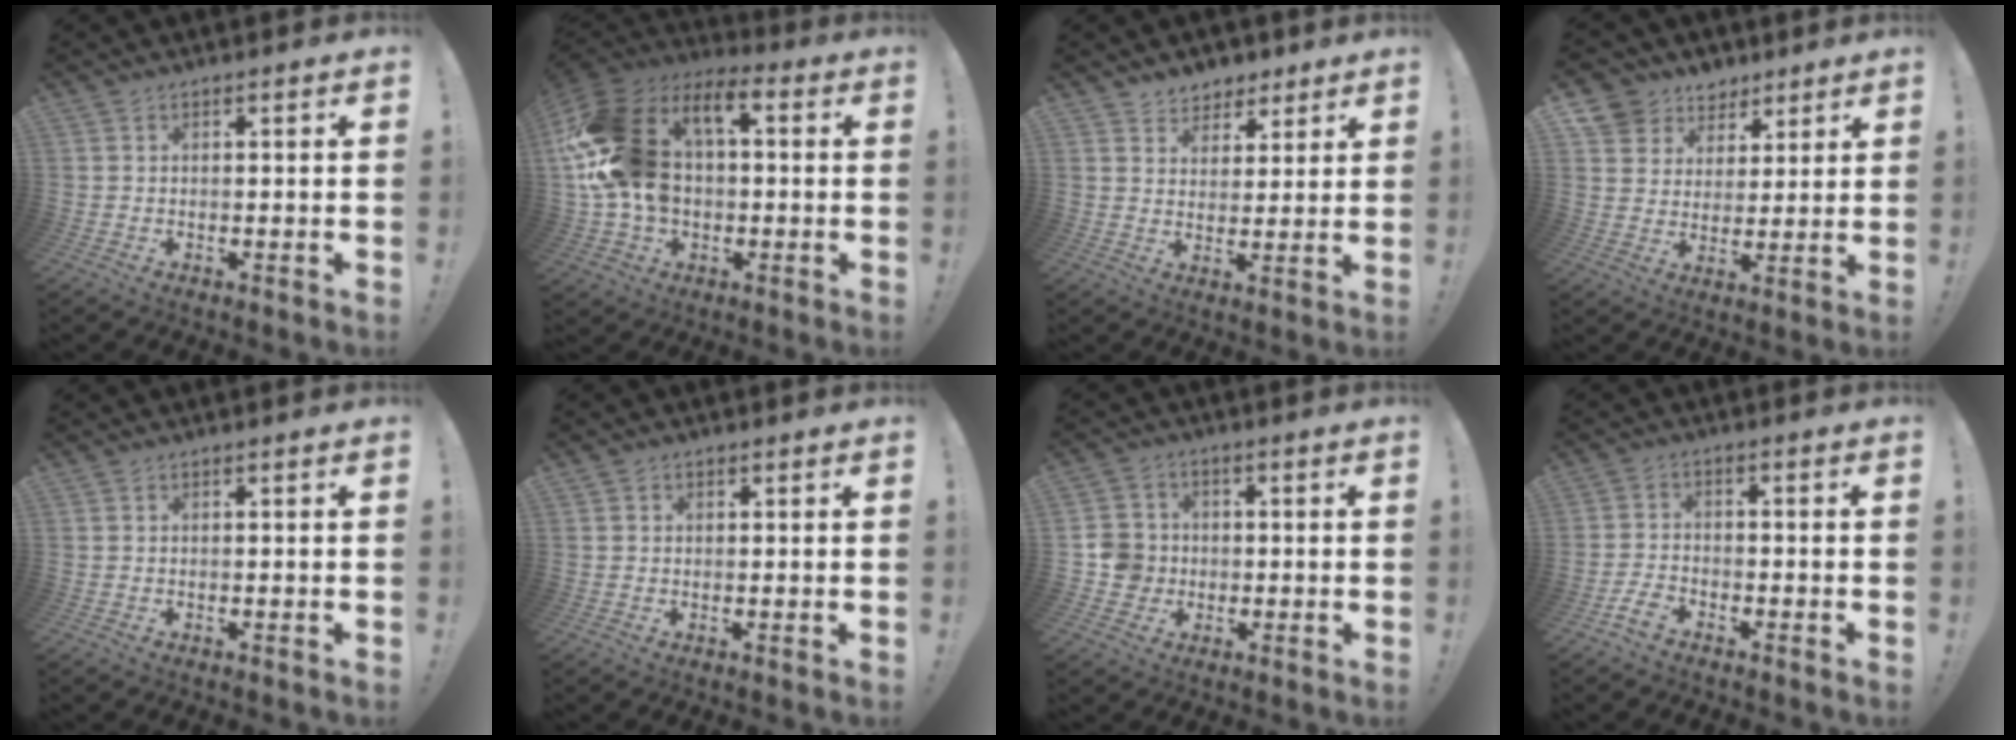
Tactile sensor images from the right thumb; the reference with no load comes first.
{"total": 20.7, "force": [4.1, 14.5, 14.2], "torque": [-0.275, -0.007, 0.077]}
{"total": 6.3, "force": [4.3, 4.6, 0.3], "torque": [-0.002, -0.035, 0.085]}
{"total": 8.9, "force": [5.4, 7.0, 1.1], "torque": [-0.026, -0.039, 0.110]}
{"total": 0.0}
{"total": 0.6, "force": [0.3, 0.6, 0.1], "torque": [0.005, -0.001, 0.003]}
{"total": 7.4, "force": [-1.2, 7.0, 2.1], "torque": [-0.043, 0.011, -0.021]}
{"total": 5.0, "force": [-3.8, 2.1, 2.5], "torque": [-0.056, 0.007, -0.070]}